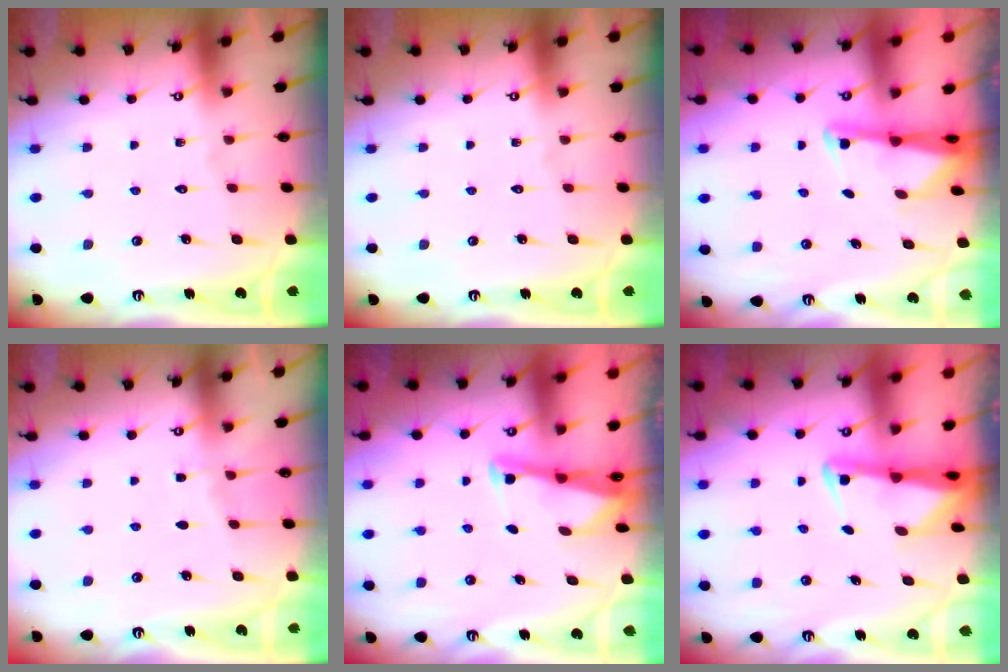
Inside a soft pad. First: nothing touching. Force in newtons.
{"total": 0.0}
{"total": 2.1, "press": 2.1, "slide": 0.4}
{"total": 2.7, "press": 2.7, "slide": 0.4}
{"total": 2.5, "press": 2.5, "slide": 0.1}
{"total": 2.4, "press": 2.3, "slide": 0.4}